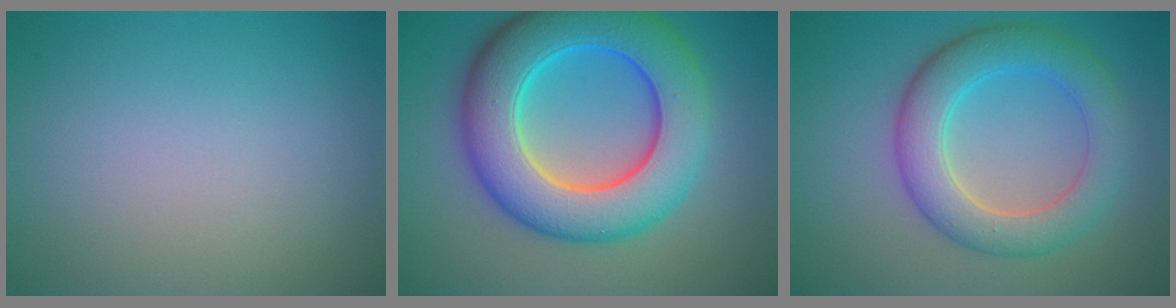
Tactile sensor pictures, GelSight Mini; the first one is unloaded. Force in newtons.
{"total": 11.3, "press": 11.3, "slide": 0.1}
{"total": 6.1, "press": 6.1, "slide": 0.5}